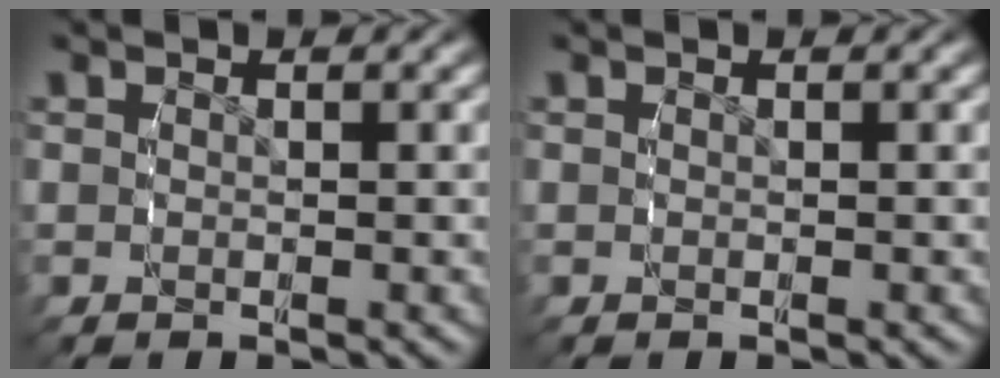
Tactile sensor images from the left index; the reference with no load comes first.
{"total": 0.0}